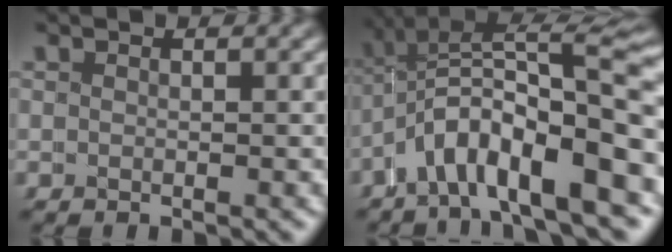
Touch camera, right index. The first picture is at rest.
{"total": 8.5, "force": [-1.1, 3.9, 7.5], "torque": [-0.120, 0.004, -0.021]}